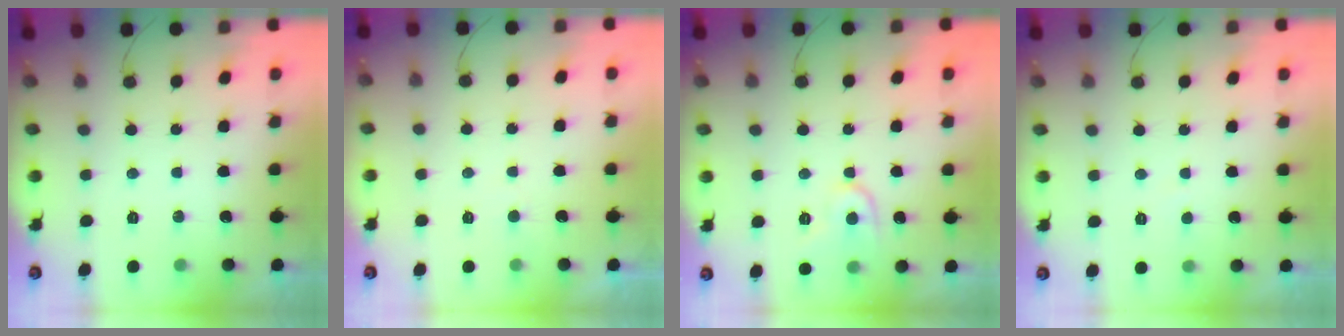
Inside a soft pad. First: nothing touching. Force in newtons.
{"total": 1.6, "press": 1.6, "slide": 0.2}
{"total": 7.8, "press": 7.7, "slide": 0.8}
{"total": 1.3, "press": 1.3, "slide": 0.1}